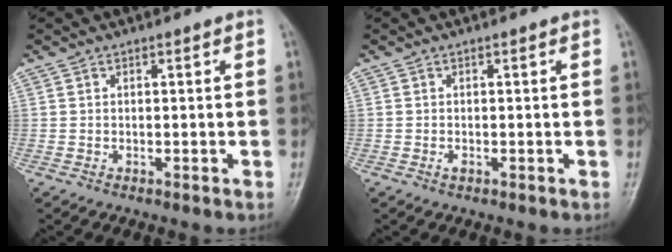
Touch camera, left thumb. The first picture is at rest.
{"total": 0.9, "force": [-0.2, 0.4, 0.8], "torque": [-0.014, 0.006, -0.002]}